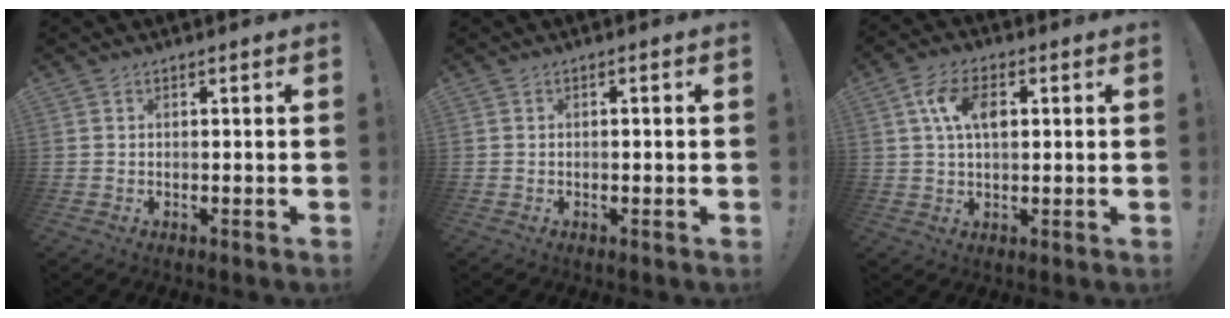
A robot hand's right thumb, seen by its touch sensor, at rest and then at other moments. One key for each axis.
{"total": 0.6, "fx": -0.4, "fy": 0.2, "fz": 0.4, "tx": -0.008, "ty": 0.003, "tz": -0.006}
{"total": 9.4, "fx": 2.3, "fy": 5.5, "fz": 7.3, "tx": -0.135, "ty": 0.012, "tz": 0.044}